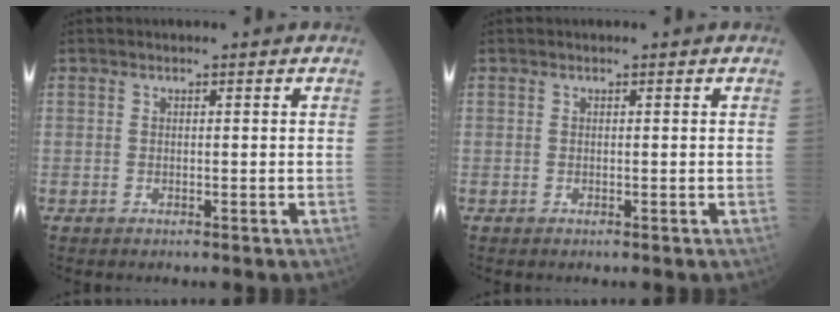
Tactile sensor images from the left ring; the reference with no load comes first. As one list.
[{"total": 0.0}]